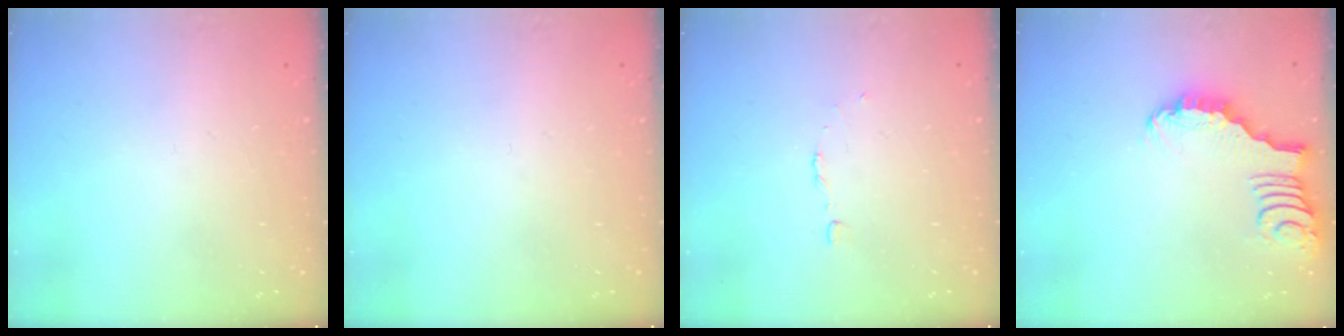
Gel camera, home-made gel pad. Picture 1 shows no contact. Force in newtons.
{"total": 0.0}
{"total": 3.1, "press": 3.1, "slide": 0.2}
{"total": 2.1, "press": 2.1, "slide": 0.2}